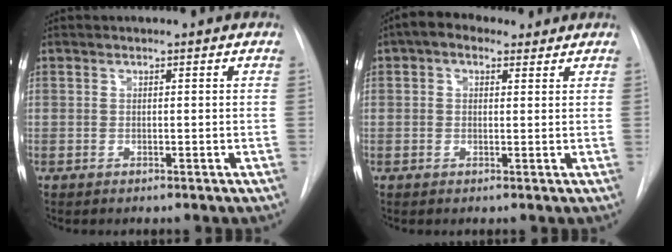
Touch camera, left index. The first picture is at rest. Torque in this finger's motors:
{"motor_torque": [0.31, -0.19, -0.02, 0.02]}